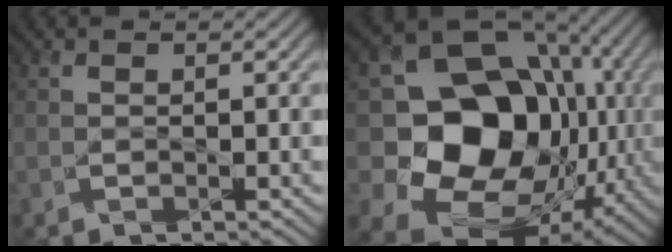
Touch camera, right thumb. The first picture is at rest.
{"total": 19.1, "force": [0.3, 15.7, 10.8], "torque": [-0.220, -0.040, 0.029]}